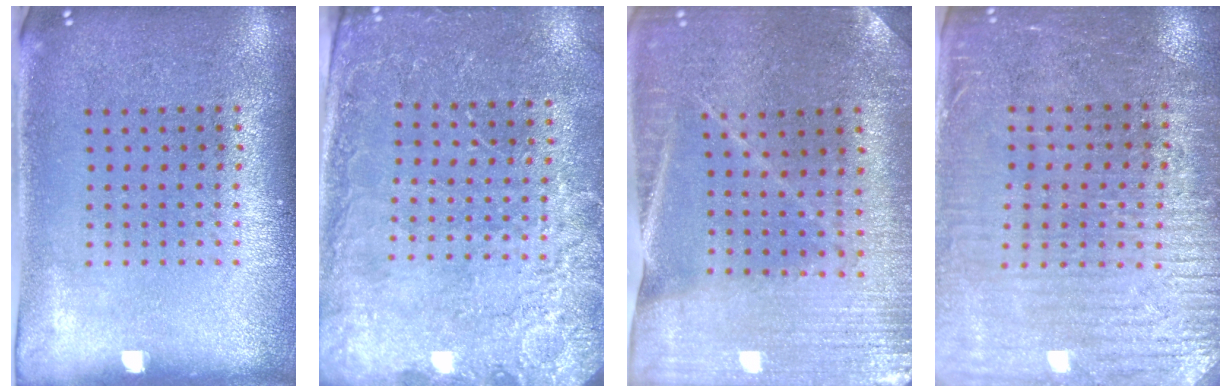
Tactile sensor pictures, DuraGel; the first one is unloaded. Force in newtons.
{"total": 2.6, "press": 2.6, "slide": 0.3}
{"total": 1.4, "press": 1.4, "slide": 0.2}
{"total": 3.1, "press": 2.9, "slide": 1.1}